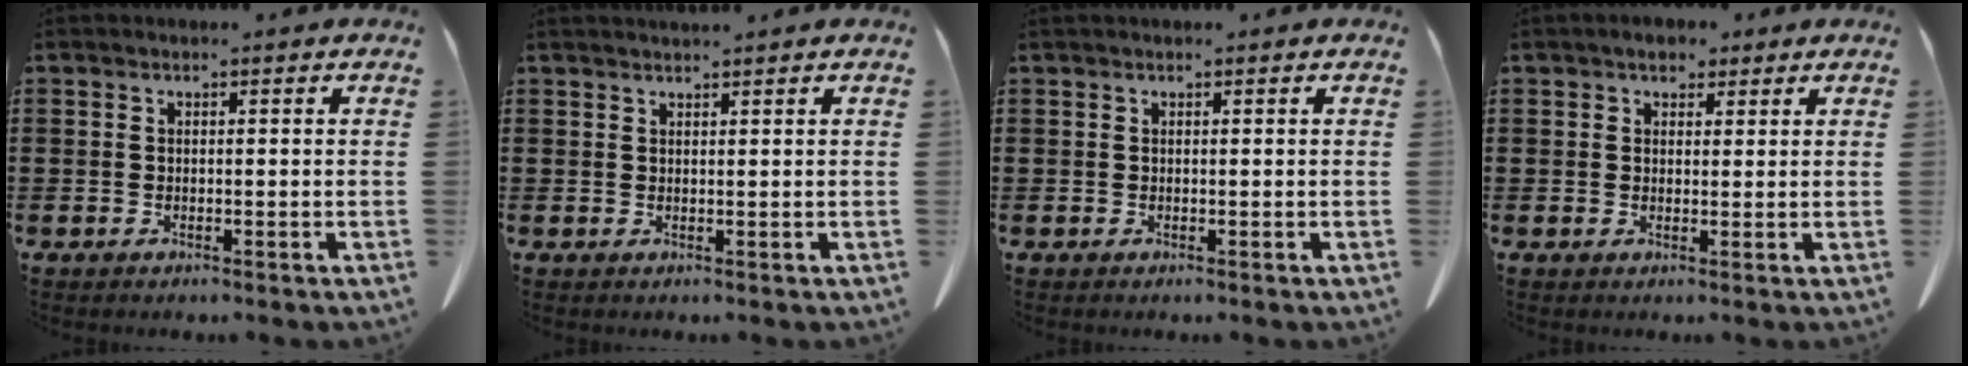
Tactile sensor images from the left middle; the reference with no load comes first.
{"total": 1.1, "force": [1.0, -0.1, 0.2], "torque": [-0.005, -0.004, 0.021]}
{"total": 0.0}
{"total": 2.9, "force": [2.2, 1.5, 1.0], "torque": [-0.018, 0.007, 0.039]}